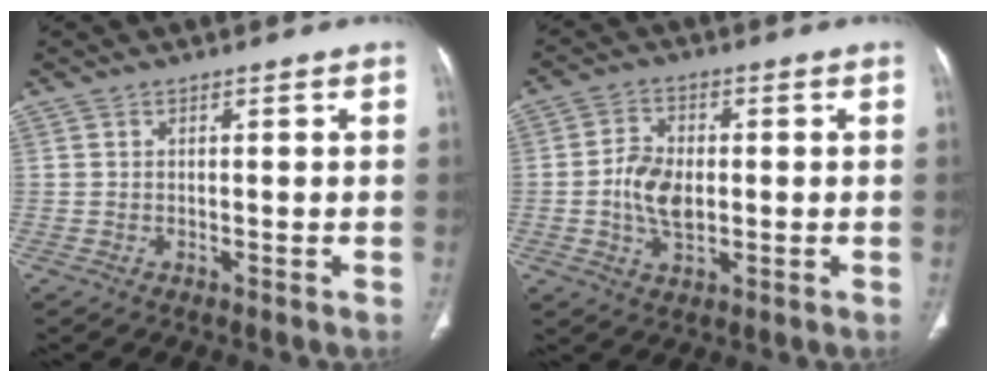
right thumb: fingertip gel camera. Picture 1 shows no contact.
{"total": 7.5, "force": [-0.5, 4.7, 5.8], "torque": [-0.104, 0.004, -0.011]}